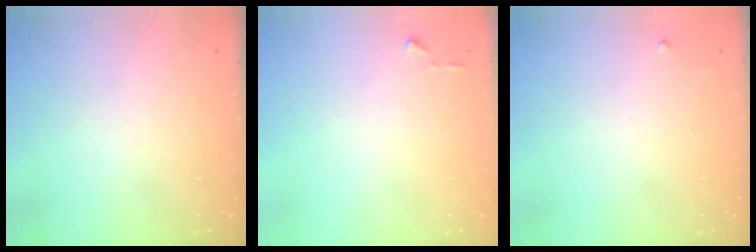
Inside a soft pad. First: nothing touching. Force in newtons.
{"total": 3.9, "press": 3.9, "slide": 0.5}
{"total": 2.3, "press": 2.3, "slide": 0.3}